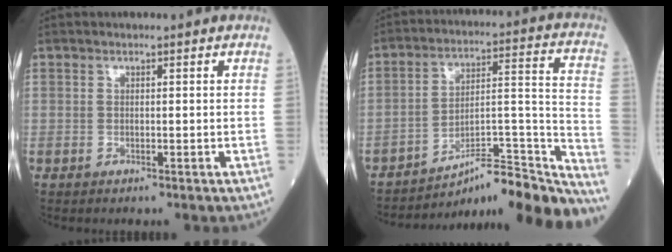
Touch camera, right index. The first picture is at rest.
{"total": 20.6, "force": [-18.8, 1.0, 8.2], "torque": [-0.068, 0.040, -0.277]}